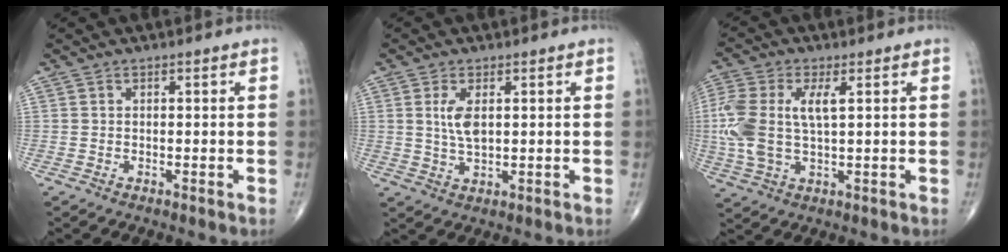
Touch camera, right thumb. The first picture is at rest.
{"total": 4.5, "force": [1.1, 1.9, 3.9], "torque": [-0.077, -0.009, 0.025]}
{"total": 12.2, "force": [1.8, 5.8, 10.6], "torque": [-0.266, 0.011, 0.040]}